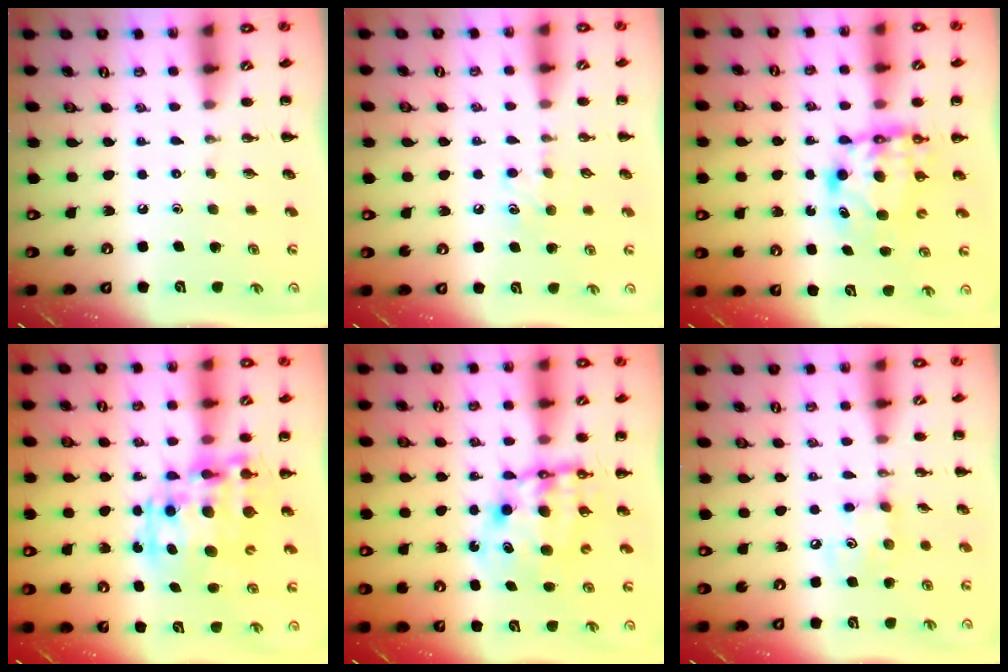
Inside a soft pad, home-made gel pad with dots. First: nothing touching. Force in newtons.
{"total": 6.9, "press": 6.6, "slide": 2.0}
{"total": 6.0, "press": 5.9, "slide": 1.0}
{"total": 15.4, "press": 15.0, "slide": 3.4}
{"total": 10.0, "press": 9.7, "slide": 2.6}
{"total": 4.9, "press": 4.9, "slide": 0.5}